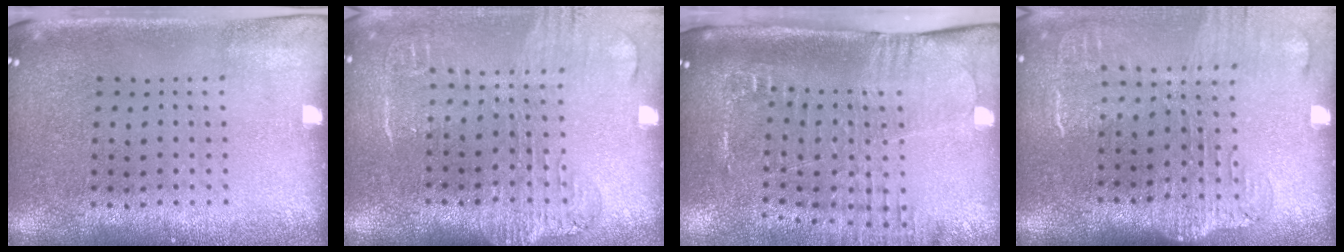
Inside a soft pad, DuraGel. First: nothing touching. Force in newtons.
{"total": 1.9, "press": 1.6, "slide": 1.0}
{"total": 2.6, "press": 2.1, "slide": 1.6}
{"total": 1.9, "press": 1.5, "slide": 1.2}